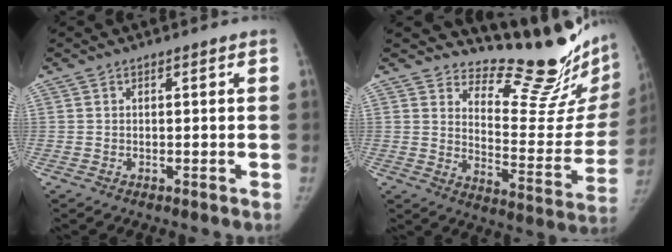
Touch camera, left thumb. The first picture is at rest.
{"total": 19.1, "force": [17.0, 4.7, 7.3], "torque": [-0.049, -0.176, 0.220]}